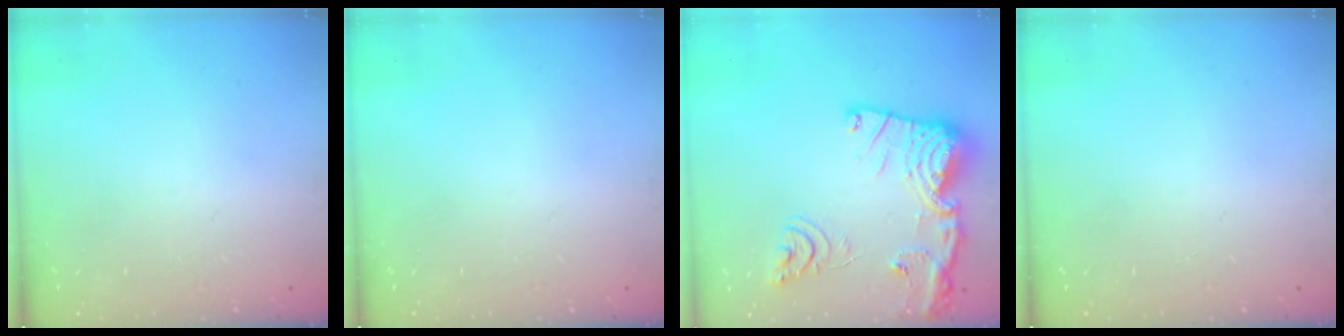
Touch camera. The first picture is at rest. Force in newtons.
{"total": 0.0}
{"total": 21.7, "press": 21.5, "slide": 2.2}
{"total": 0.0}